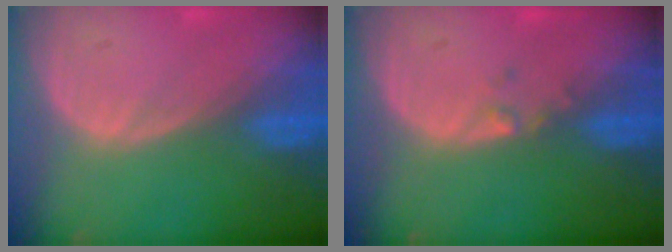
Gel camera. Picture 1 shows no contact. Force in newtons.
{"total": 1.0, "press": 0.9, "slide": 0.5}